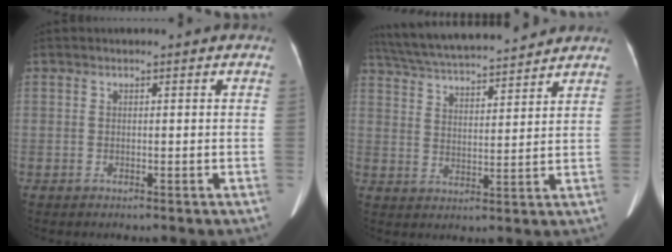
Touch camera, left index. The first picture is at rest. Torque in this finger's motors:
{"motor_torque": [0.96, -1.18, 0.11, 0.11]}